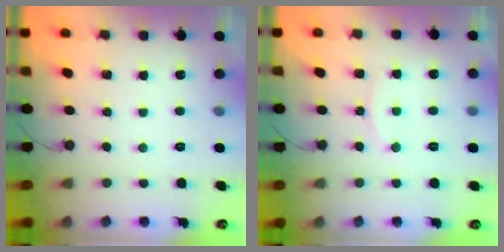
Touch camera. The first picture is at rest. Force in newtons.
{"total": 6.3, "press": 6.3, "slide": 0.3}